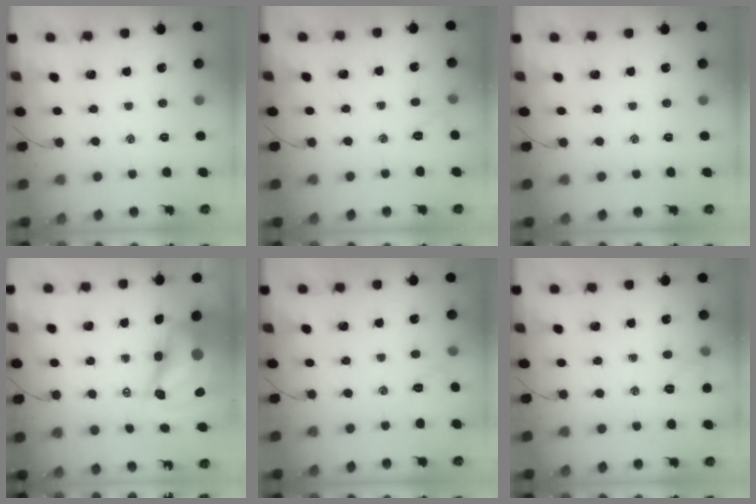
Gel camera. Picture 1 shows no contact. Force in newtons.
{"total": 2.1, "press": 2.0, "slide": 0.6}
{"total": 0.0}
{"total": 12.1, "press": 11.7, "slide": 3.4}
{"total": 2.8, "press": 2.7, "slide": 0.8}
{"total": 6.0, "press": 5.7, "slide": 1.8}